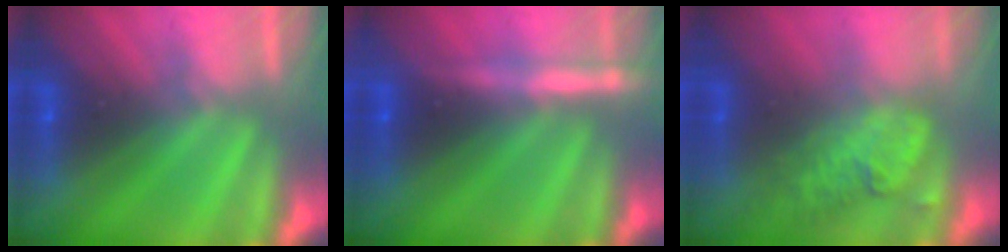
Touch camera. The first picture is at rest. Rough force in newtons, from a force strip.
{"total": 3.3}
{"total": 2.5}